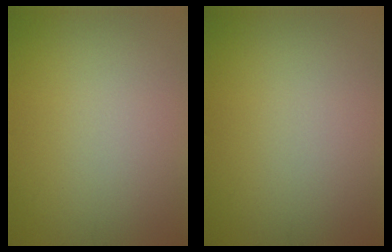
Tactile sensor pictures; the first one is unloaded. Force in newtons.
{"total": 0.0}